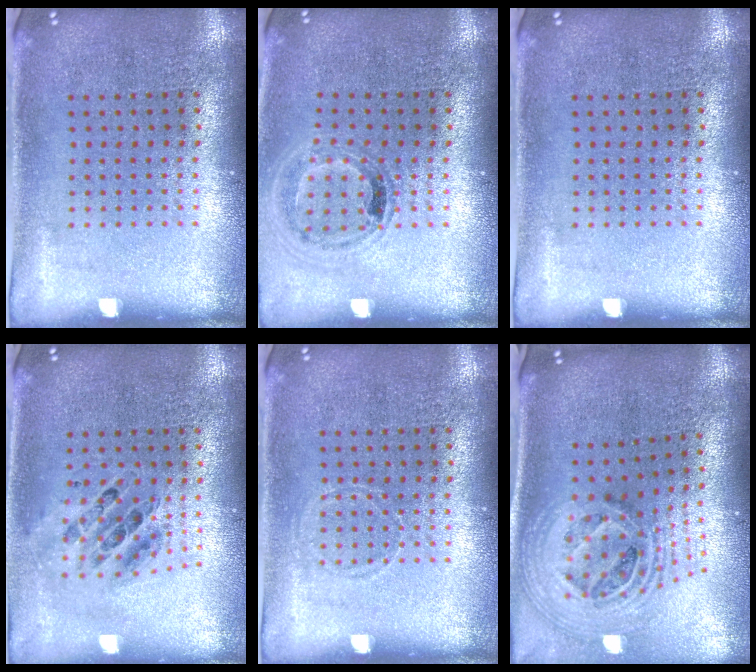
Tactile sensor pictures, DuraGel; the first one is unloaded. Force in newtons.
{"total": 0.9, "press": 0.9, "slide": 0.1}
{"total": 0.0}
{"total": 0.7, "press": 0.7, "slide": 0.1}
{"total": 0.6, "press": 0.6, "slide": 0.0}
{"total": 2.5, "press": 1.8, "slide": 1.7}